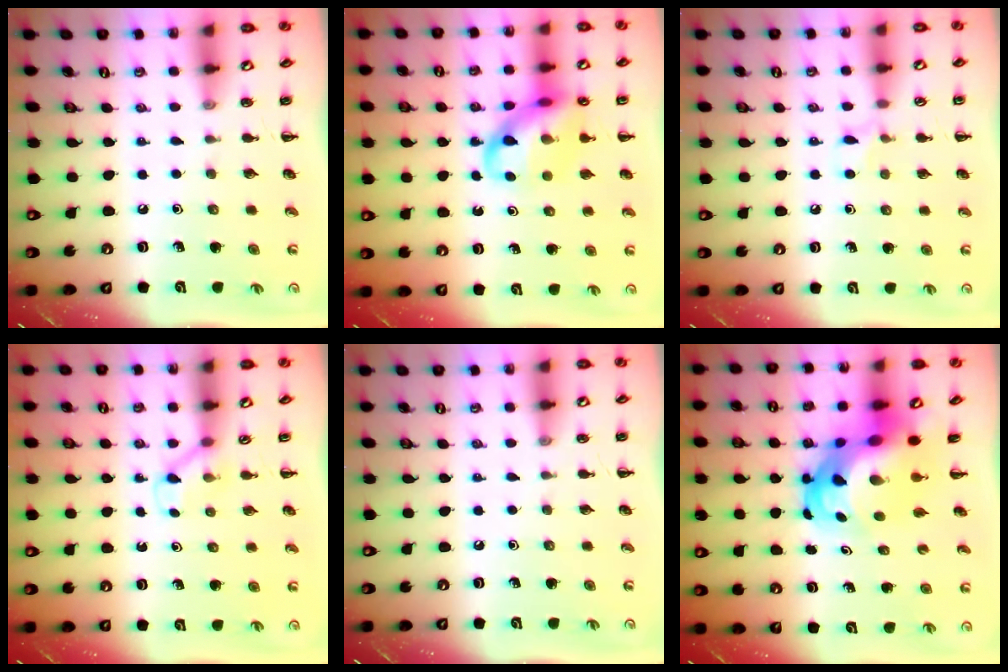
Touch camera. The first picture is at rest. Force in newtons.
{"total": 13.8, "press": 13.6, "slide": 2.7}
{"total": 6.1, "press": 5.7, "slide": 2.1}
{"total": 3.0, "press": 2.8, "slide": 1.1}
{"total": 0.0}
{"total": 9.6, "press": 9.2, "slide": 2.9}